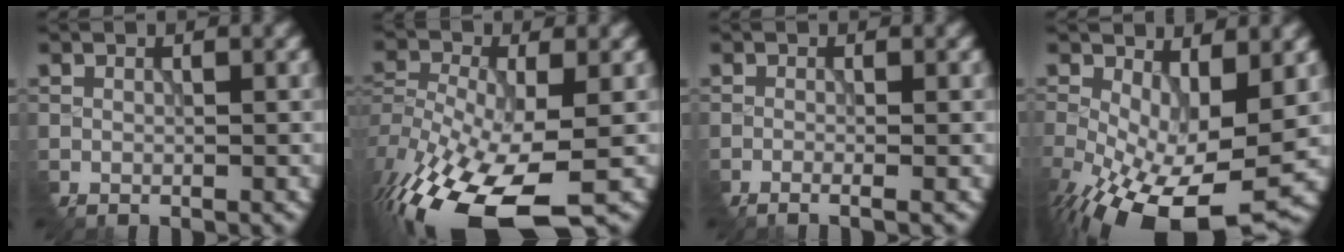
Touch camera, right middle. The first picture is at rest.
{"total": 14.8, "force": [-8.0, 6.3, 10.7], "torque": [-0.249, -0.031, -0.126]}
{"total": 1.8, "force": [-1.0, 0.4, 1.5], "torque": [-0.028, -0.003, -0.020]}
{"total": 11.6, "force": [-3.9, 5.3, 9.6], "torque": [-0.176, -0.033, -0.049]}